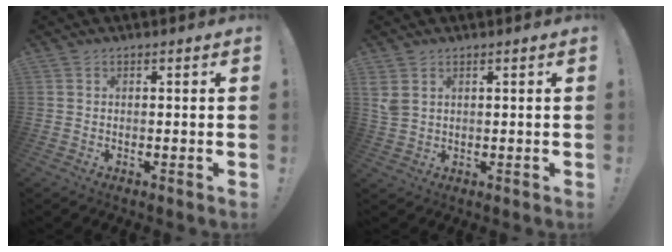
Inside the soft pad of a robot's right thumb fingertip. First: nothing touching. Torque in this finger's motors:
{"motor_torque": [0.16, 0.86, 0.10, 0.04, 0.00]}